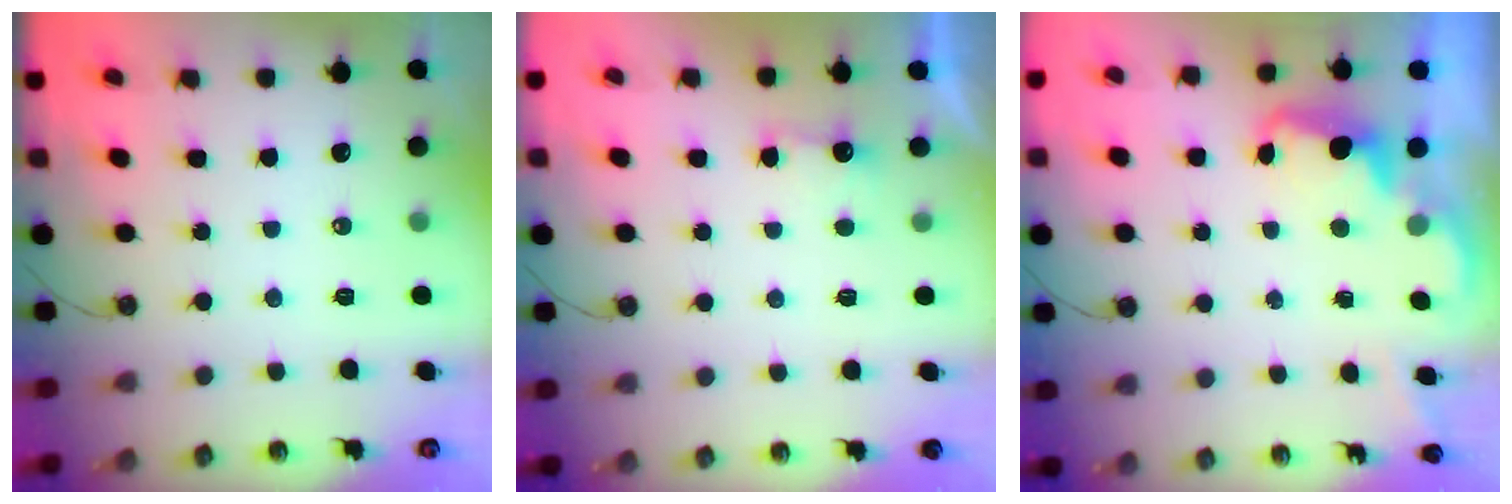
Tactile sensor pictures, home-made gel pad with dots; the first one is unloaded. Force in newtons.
{"total": 2.3, "press": 2.2, "slide": 0.8}
{"total": 2.4, "press": 2.3, "slide": 0.7}